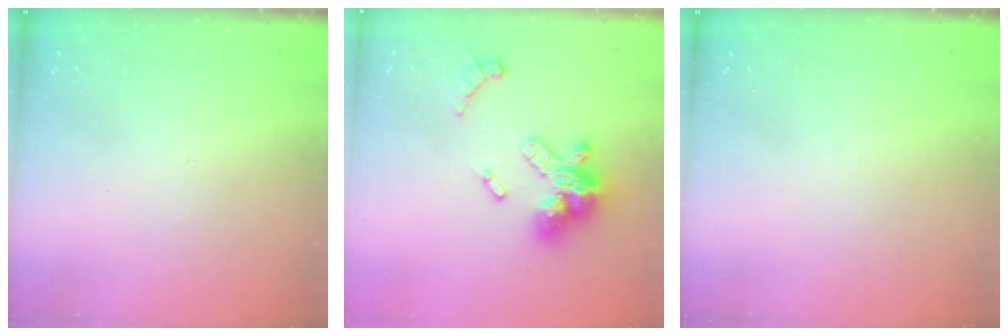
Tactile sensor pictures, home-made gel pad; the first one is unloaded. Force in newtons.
{"total": 14.2, "press": 14.2, "slide": 1.0}
{"total": 0.0}